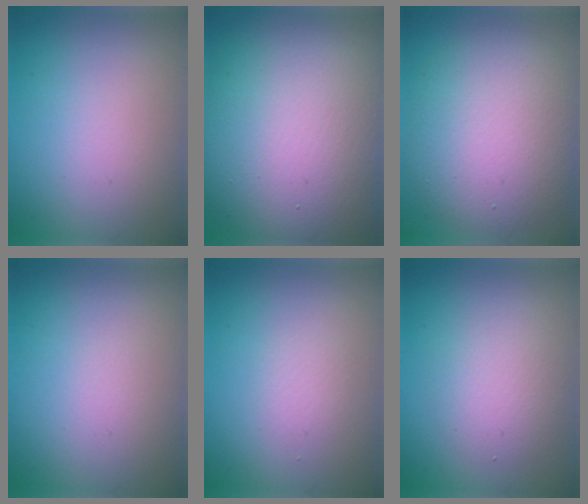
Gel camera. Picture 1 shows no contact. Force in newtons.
{"total": 15.7, "press": 15.6, "slide": 0.9}
{"total": 8.5, "press": 8.4, "slide": 0.9}
{"total": 0.0}
{"total": 1.0, "press": 1.0, "slide": 0.1}
{"total": 2.8, "press": 2.8, "slide": 0.2}